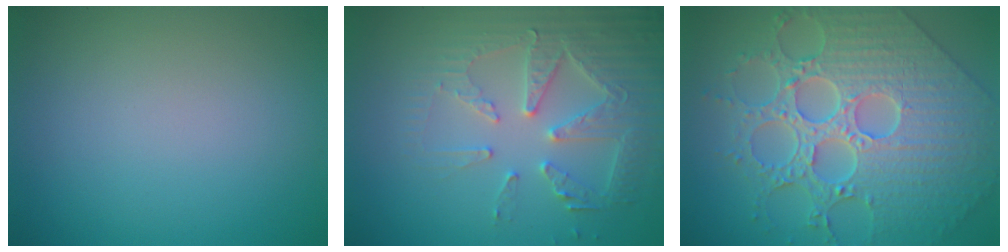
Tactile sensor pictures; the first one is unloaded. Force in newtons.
{"total": 4.5, "press": 4.5, "slide": 0.3}
{"total": 9.3, "press": 7.0, "slide": 6.1}